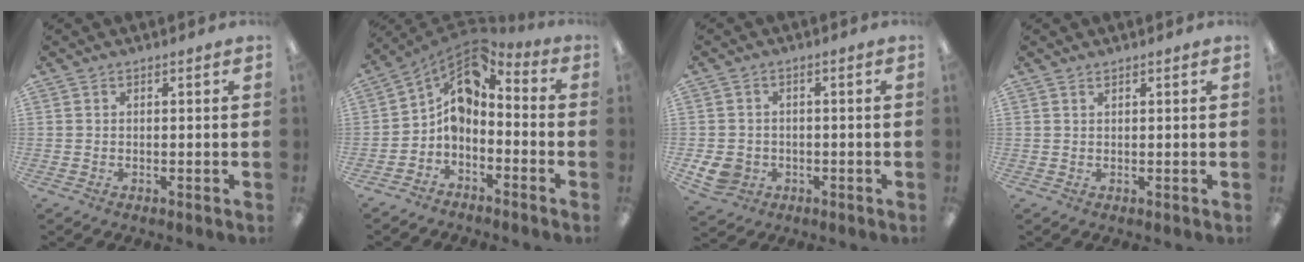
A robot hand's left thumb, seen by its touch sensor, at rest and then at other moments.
{"total": 8.0, "force": [0.4, 5.9, 5.4], "torque": [-0.086, -0.008, 0.010]}
{"total": 5.1, "force": [-1.5, 4.5, 1.8], "torque": [-0.058, 0.009, -0.029]}
{"total": 0.8, "force": [0.8, 0.1, -0.1], "torque": [0.001, 0.001, 0.014]}